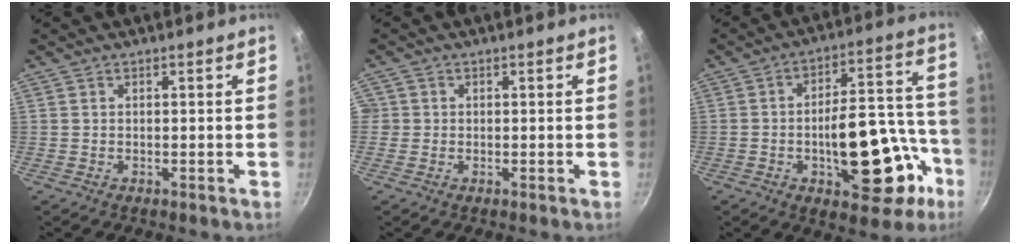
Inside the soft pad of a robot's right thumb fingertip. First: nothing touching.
{"total": 1.6, "force": [-0.1, 1.6, 0.2], "torque": [0.006, 0.005, -0.005]}
{"total": 20.8, "force": [-7.3, 9.9, 16.8], "torque": [-0.174, 0.060, -0.096]}